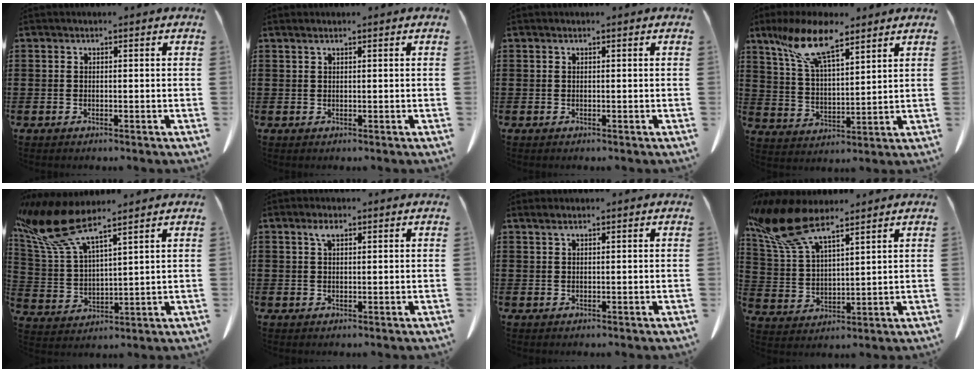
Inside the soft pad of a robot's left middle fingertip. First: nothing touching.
{"total": 0.7, "force": [0.5, 0.0, 0.5], "torque": [-0.011, 0.001, 0.009]}
{"total": 0.0}
{"total": 11.8, "force": [8.3, 3.7, 7.5], "torque": [-0.172, -0.016, 0.150]}
{"total": 11.2, "force": [8.3, 2.6, 7.1], "torque": [-0.187, -0.040, 0.144]}
{"total": 2.3, "force": [1.2, 0.8, 1.8], "torque": [-0.040, 0.005, 0.021]}
{"total": 1.1, "force": [0.8, 0.2, 0.8], "torque": [-0.018, 0.001, 0.014]}
{"total": 12.5, "force": [8.5, 4.2, 8.1], "torque": [-0.198, -0.024, 0.156]}